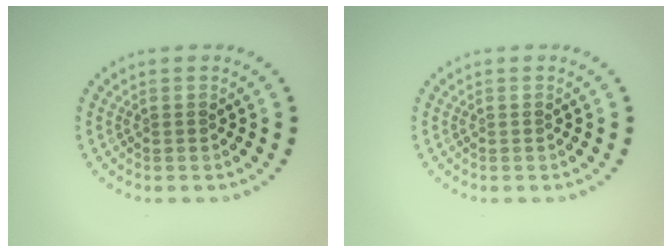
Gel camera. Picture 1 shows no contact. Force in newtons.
{"total": 0.0}